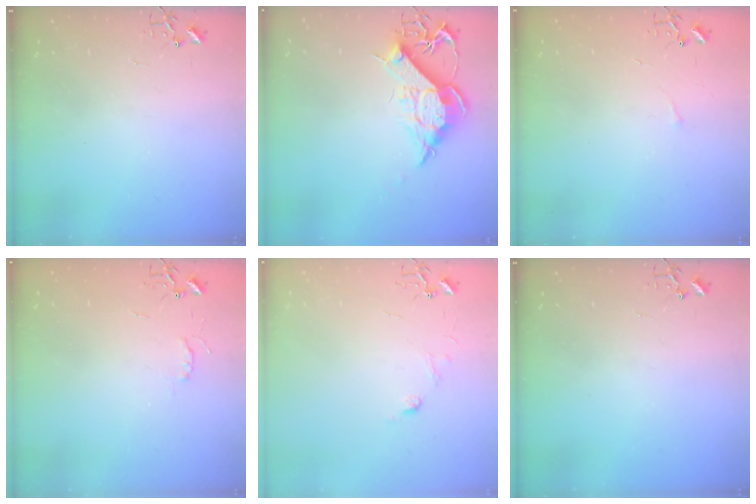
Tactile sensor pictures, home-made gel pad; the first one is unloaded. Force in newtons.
{"total": 12.5, "press": 12.4, "slide": 1.0}
{"total": 2.7, "press": 2.7, "slide": 0.4}
{"total": 4.2, "press": 4.2, "slide": 0.6}
{"total": 6.6, "press": 6.5, "slide": 0.7}
{"total": 0.0}